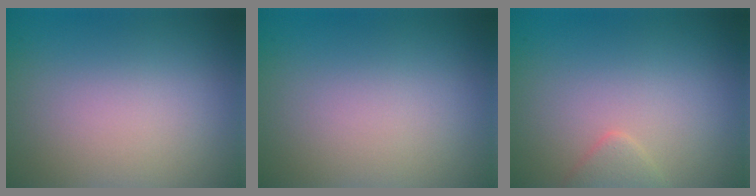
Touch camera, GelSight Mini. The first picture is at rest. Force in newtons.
{"total": 0.0}
{"total": 1.5, "press": 1.5, "slide": 0.1}